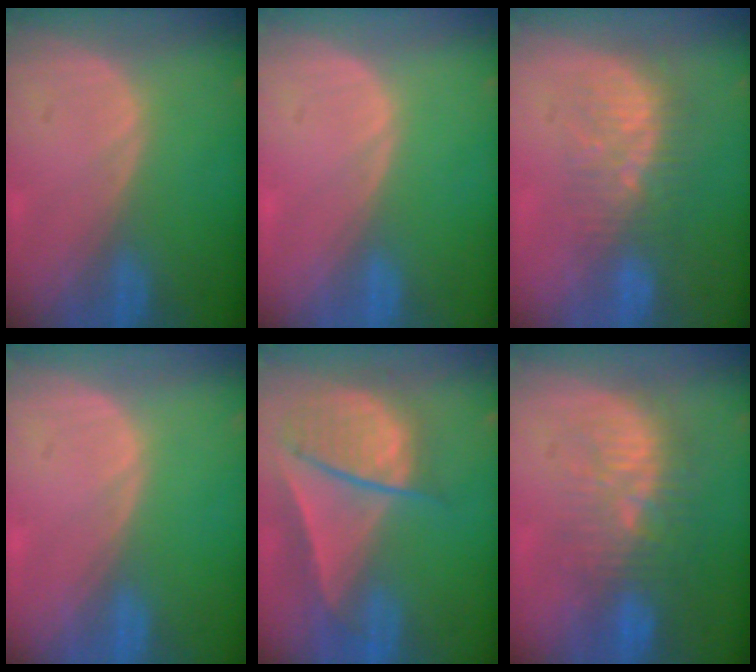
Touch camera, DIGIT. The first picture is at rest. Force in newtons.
{"total": 0.0}
{"total": 7.6, "press": 7.1, "slide": 2.8}
{"total": 0.0}
{"total": 9.4, "press": 8.1, "slide": 4.8}
{"total": 9.4, "press": 8.9, "slide": 2.9}